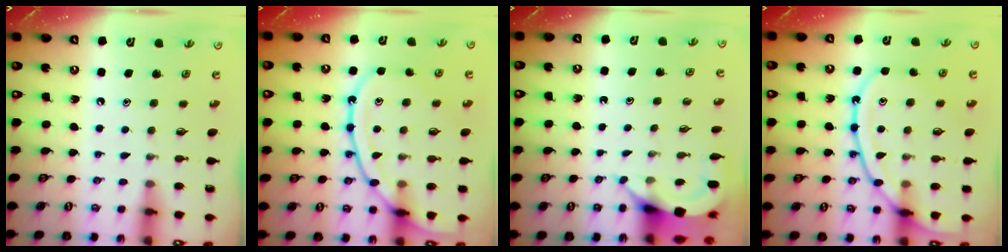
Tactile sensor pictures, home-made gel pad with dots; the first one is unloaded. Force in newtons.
{"total": 15.6, "press": 15.6, "slide": 1.3}
{"total": 3.8, "press": 3.7, "slide": 0.3}
{"total": 15.6, "press": 15.6, "slide": 1.3}